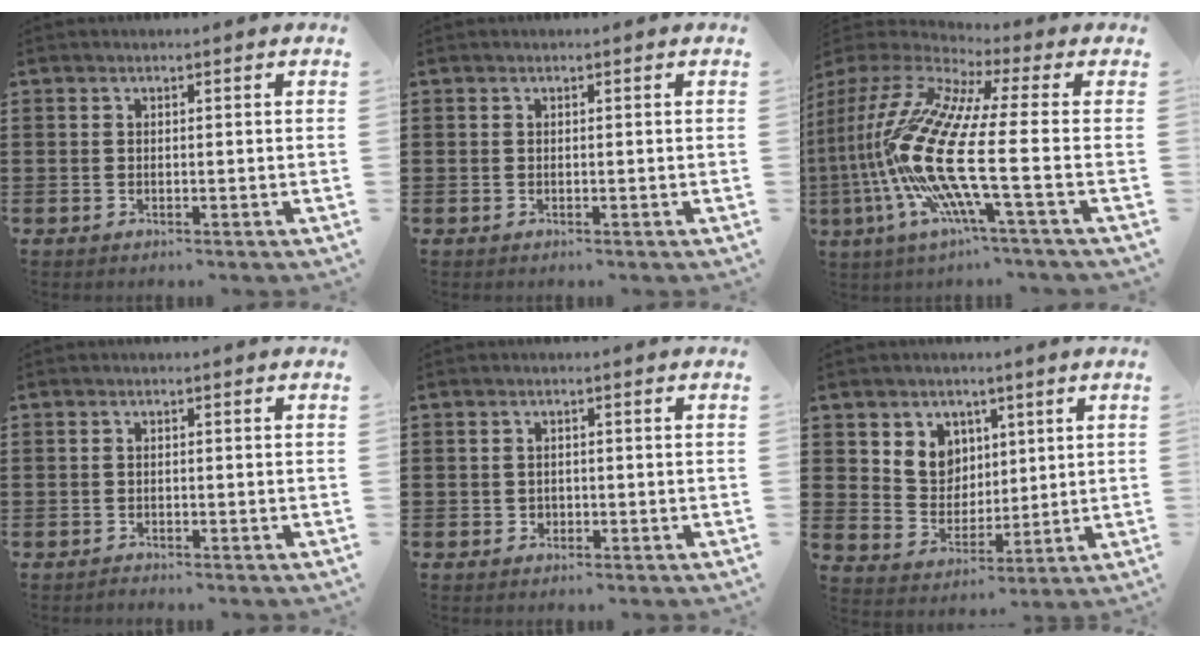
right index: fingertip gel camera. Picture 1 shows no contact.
{"total": 0.0}
{"total": 16.4, "force": [-4.1, 2.4, 15.6], "torque": [-0.370, -0.021, -0.100]}
{"total": 0.6, "force": [-0.6, 0.0, 0.0], "torque": [-0.001, 0.000, -0.014]}
{"total": 0.9, "force": [-0.2, 0.8, 0.2], "torque": [-0.007, 0.003, -0.006]}
{"total": 6.5, "force": [3.3, 5.5, 1.0], "torque": [-0.046, -0.001, 0.062]}